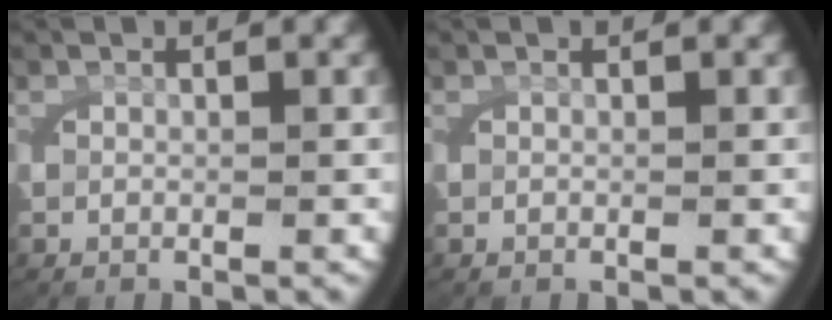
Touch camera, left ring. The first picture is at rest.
{"total": 0.0}